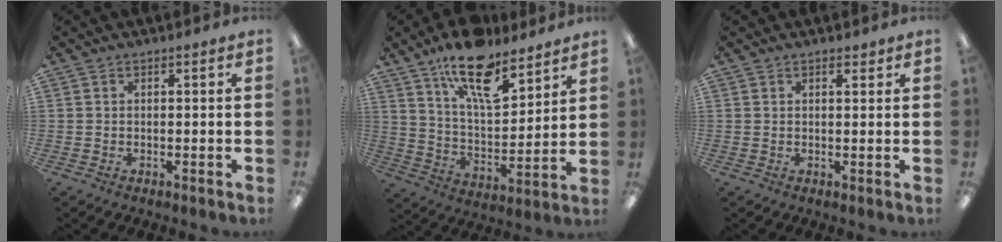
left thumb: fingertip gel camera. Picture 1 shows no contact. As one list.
[{"total": 17.0, "force": [12.0, 6.7, 10.0], "torque": [-0.159, -0.066, 0.204]}, {"total": 1.5, "force": [1.0, 0.6, 0.8], "torque": [-0.011, -0.002, 0.017]}]